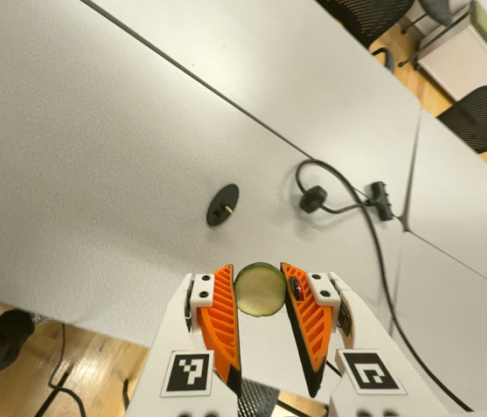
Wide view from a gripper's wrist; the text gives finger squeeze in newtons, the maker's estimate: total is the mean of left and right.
{"total": 10.3, "left": 10.8, "right": 9.8}